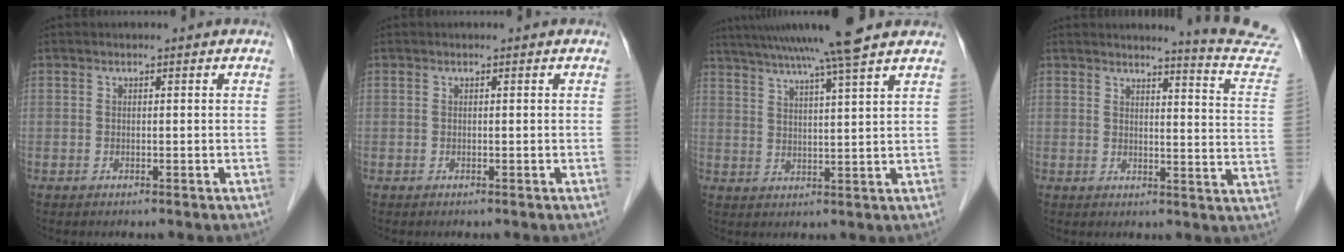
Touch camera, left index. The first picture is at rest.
{"total": 0.0}
{"total": 13.6, "force": [11.3, -1.2, 7.4], "torque": [-0.130, 0.019, 0.162]}
{"total": 12.2, "force": [12.0, -1.8, 1.3], "torque": [-0.014, -0.114, 0.113]}